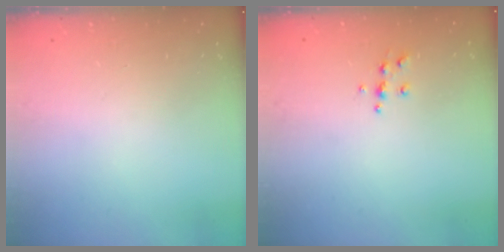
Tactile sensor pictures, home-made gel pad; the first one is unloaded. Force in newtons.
{"total": 5.5, "press": 5.4, "slide": 0.6}